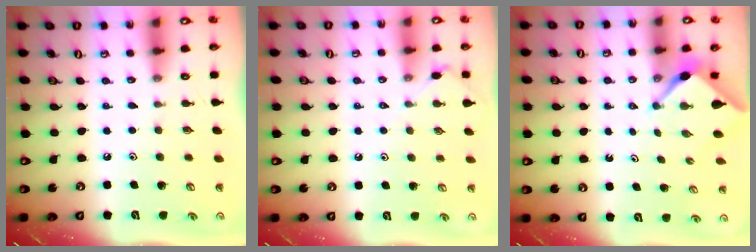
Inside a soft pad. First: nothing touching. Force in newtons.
{"total": 3.5, "press": 3.4, "slide": 0.6}
{"total": 2.2, "press": 2.2, "slide": 0.3}